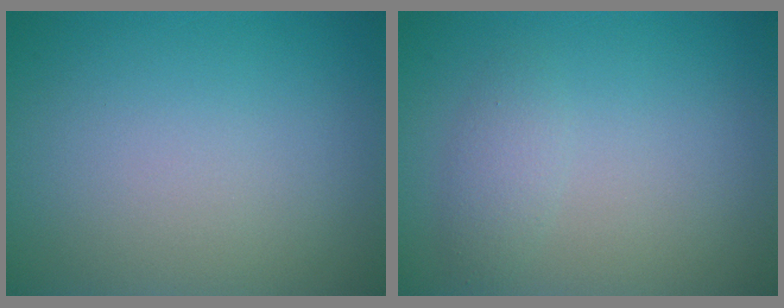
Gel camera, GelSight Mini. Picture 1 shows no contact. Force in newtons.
{"total": 1.5, "press": 1.5, "slide": 0.1}